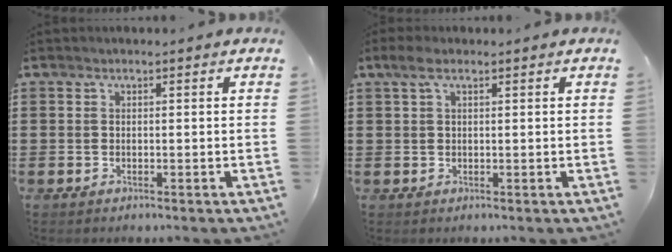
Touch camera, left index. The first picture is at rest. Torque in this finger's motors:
{"motor_torque": [1.56, -0.58, 0.07, 0.05]}